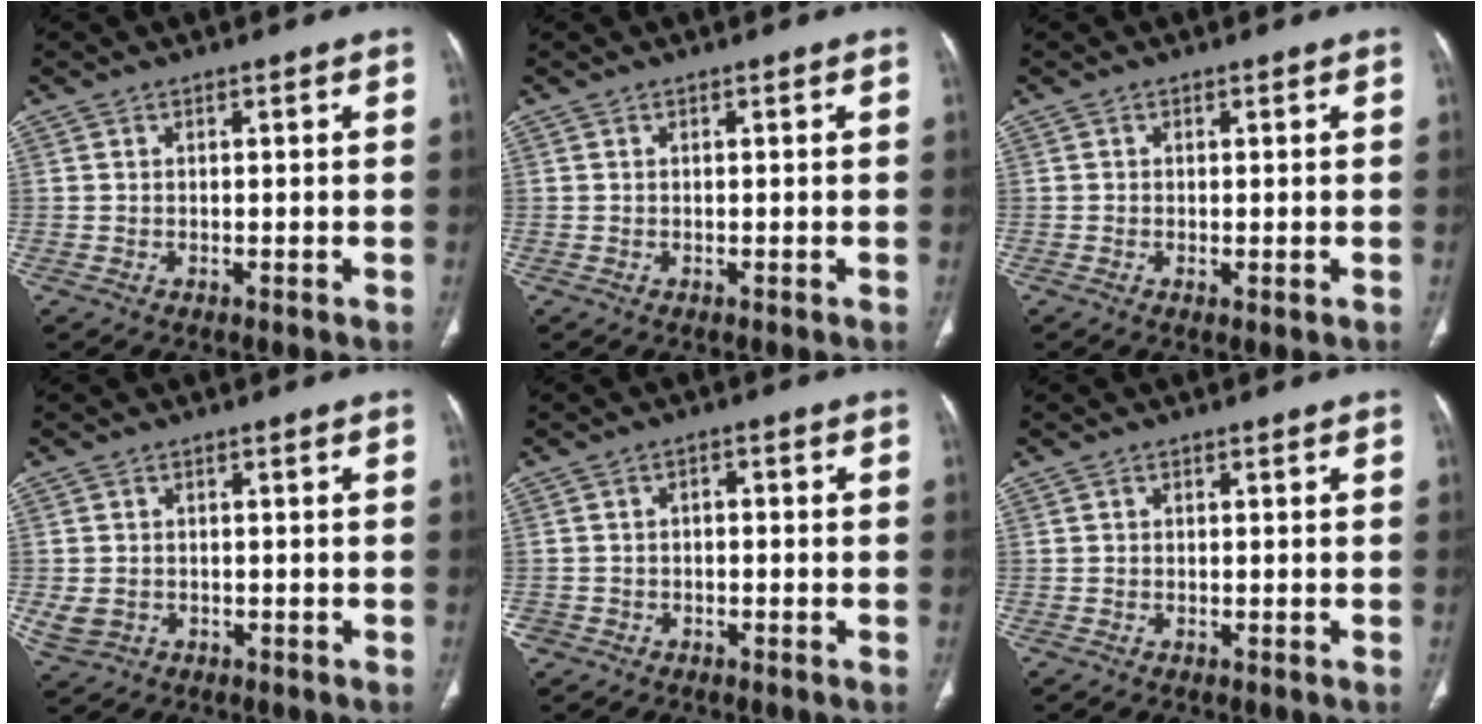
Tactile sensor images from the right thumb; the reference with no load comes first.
{"total": 0.0}
{"total": 0.8, "force": [-0.2, 0.3, 0.8], "torque": [-0.018, -0.004, -0.003]}
{"total": 3.7, "force": [-0.8, 3.2, 1.8], "torque": [-0.039, 0.002, -0.004]}
{"total": 2.9, "force": [-1.2, 2.5, 0.8], "torque": [-0.001, 0.019, -0.024]}
{"total": 0.0}